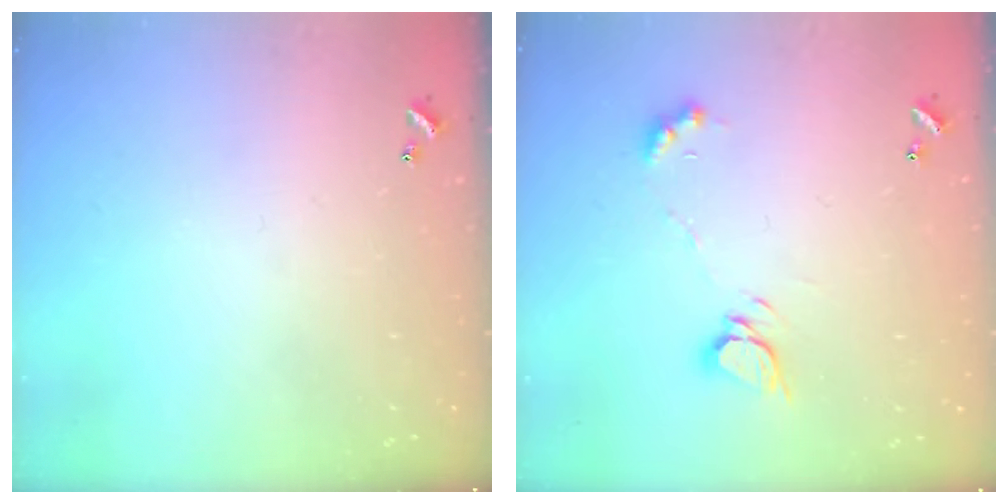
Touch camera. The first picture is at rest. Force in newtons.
{"total": 6.1, "press": 6.1, "slide": 0.7}